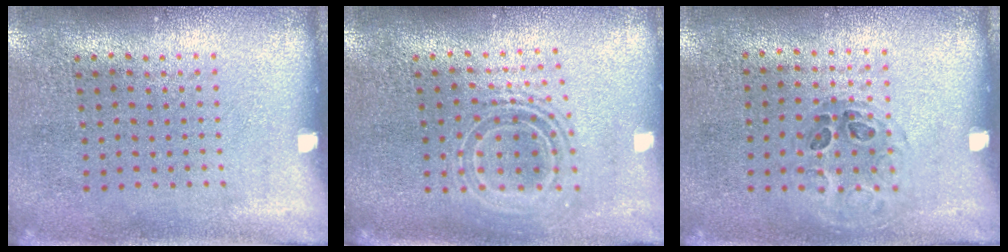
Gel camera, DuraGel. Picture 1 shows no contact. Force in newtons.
{"total": 1.9, "press": 1.5, "slide": 1.2}
{"total": 1.0, "press": 0.7, "slide": 0.7}